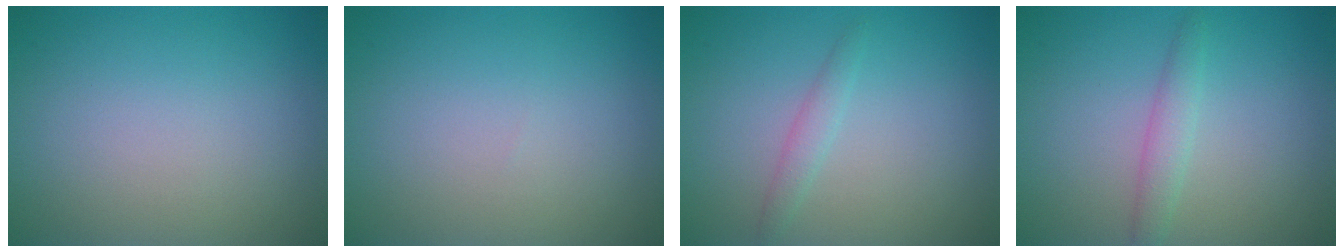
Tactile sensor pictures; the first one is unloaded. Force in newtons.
{"total": 0.0}
{"total": 1.2, "press": 1.2, "slide": 0.1}
{"total": 1.7, "press": 1.7, "slide": 0.0}